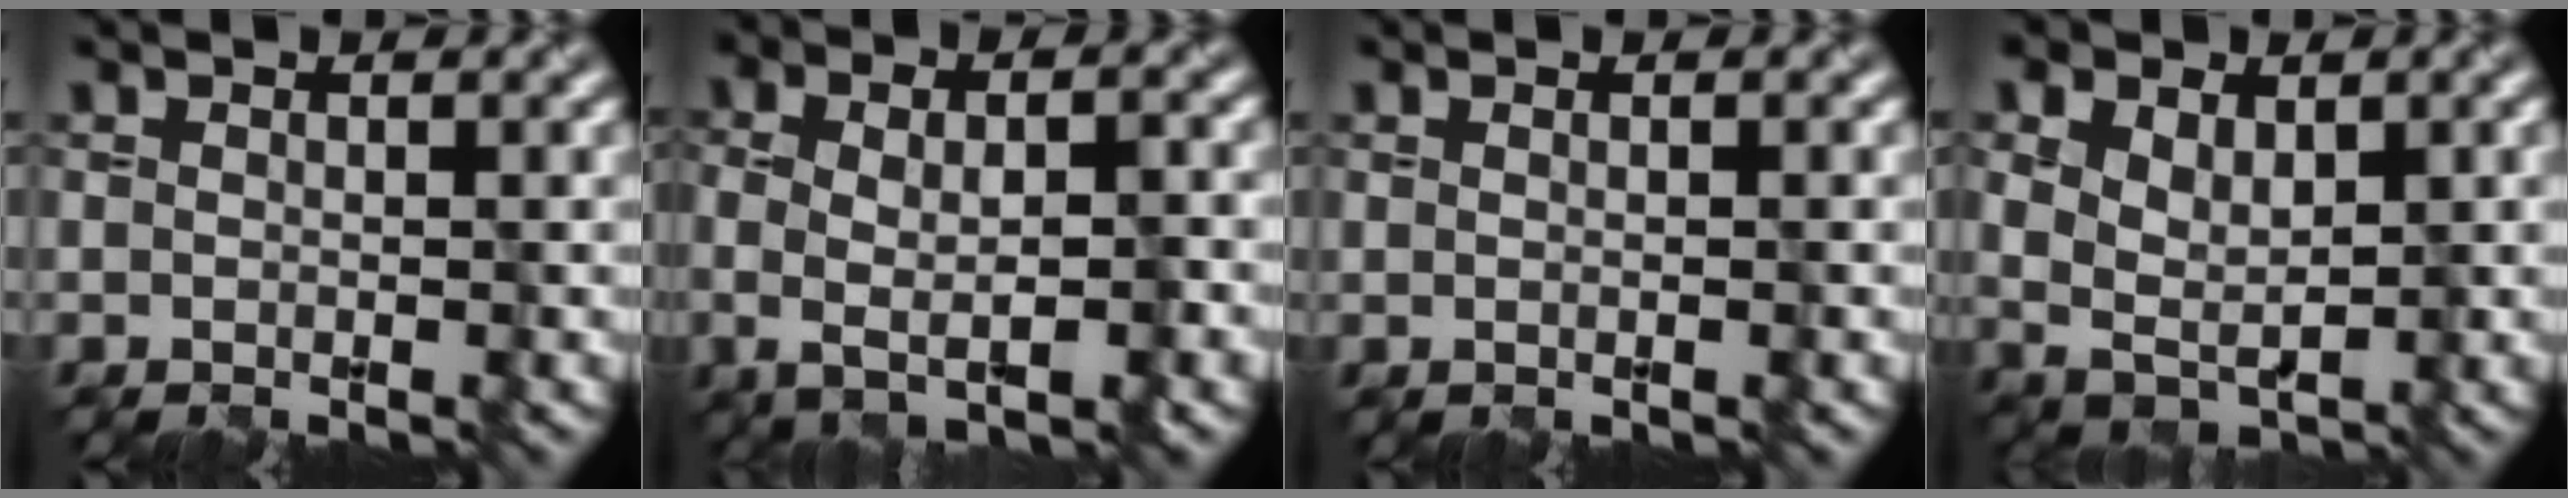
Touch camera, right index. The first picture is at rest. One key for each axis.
{"total": 4.7, "fx": -1.1, "fy": 1.6, "fz": 4.3, "tx": -0.080, "ty": -0.013, "tz": -0.006}
{"total": 1.5, "fx": 0.4, "fy": 0.8, "fz": 1.2, "tx": -0.004, "ty": 0.006, "tz": -0.009}
{"total": 3.0, "fx": 0.8, "fy": 1.9, "fz": 2.1, "tx": -0.051, "ty": -0.008, "tz": 0.029}